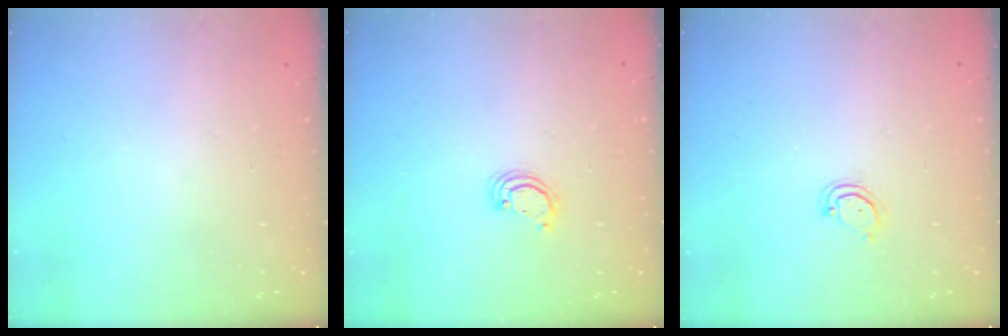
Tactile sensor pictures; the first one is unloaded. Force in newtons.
{"total": 2.0, "press": 2.0, "slide": 0.2}
{"total": 2.5, "press": 2.5, "slide": 0.1}